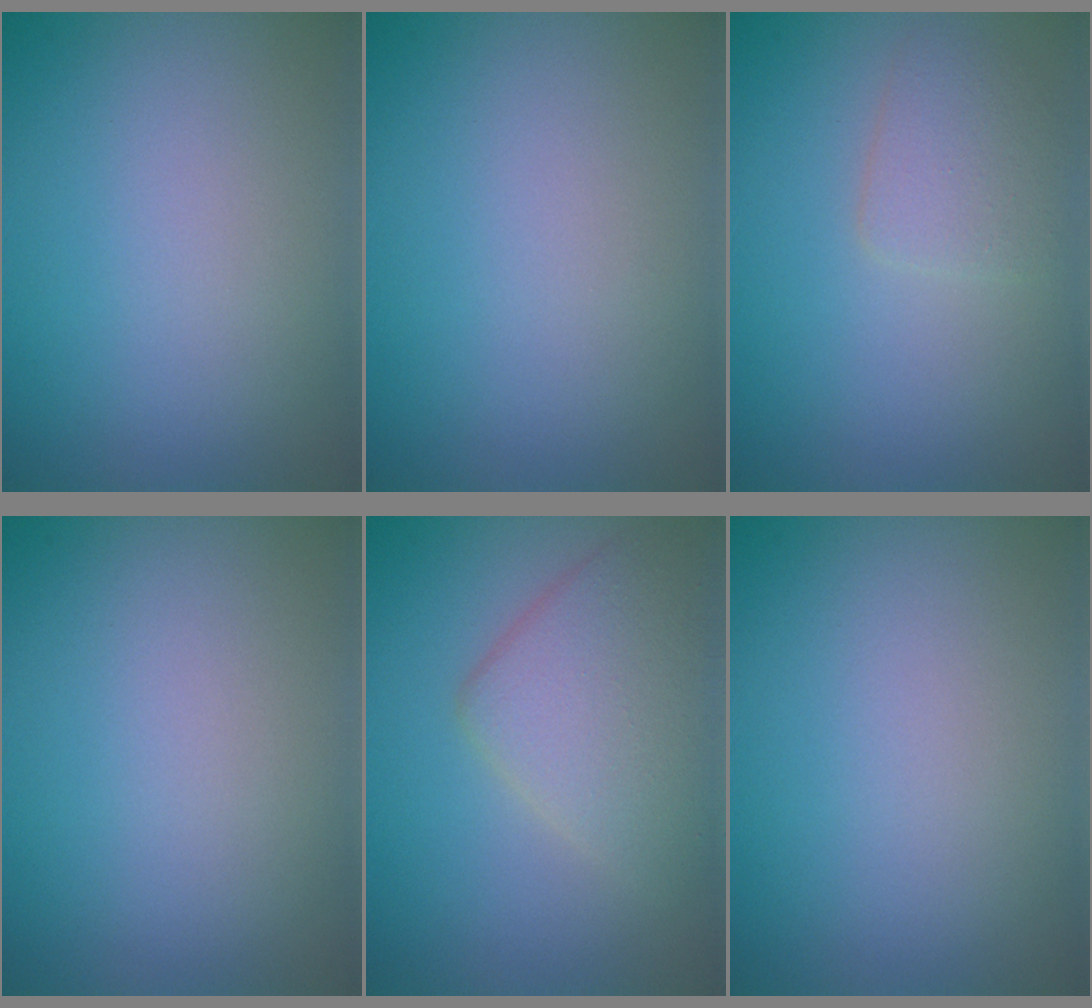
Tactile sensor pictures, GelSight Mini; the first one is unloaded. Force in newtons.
{"total": 0.0}
{"total": 2.1, "press": 2.1, "slide": 0.1}
{"total": 0.0}
{"total": 4.8, "press": 4.8, "slide": 0.3}
{"total": 0.0}